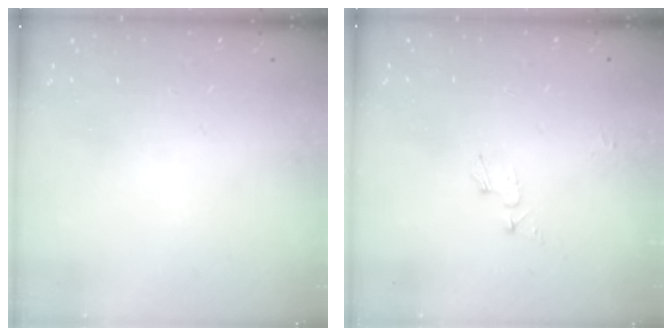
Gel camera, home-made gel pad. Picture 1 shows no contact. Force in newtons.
{"total": 4.2, "press": 4.1, "slide": 0.4}